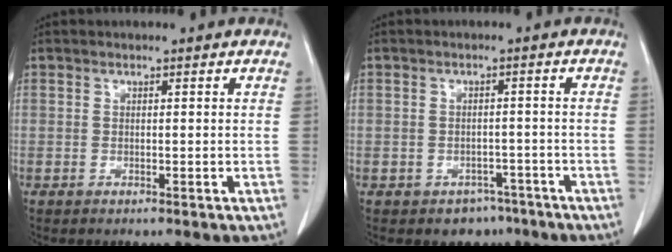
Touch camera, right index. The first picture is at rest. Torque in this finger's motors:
{"motor_torque": [-0.12, -0.19, -0.28, -0.12]}